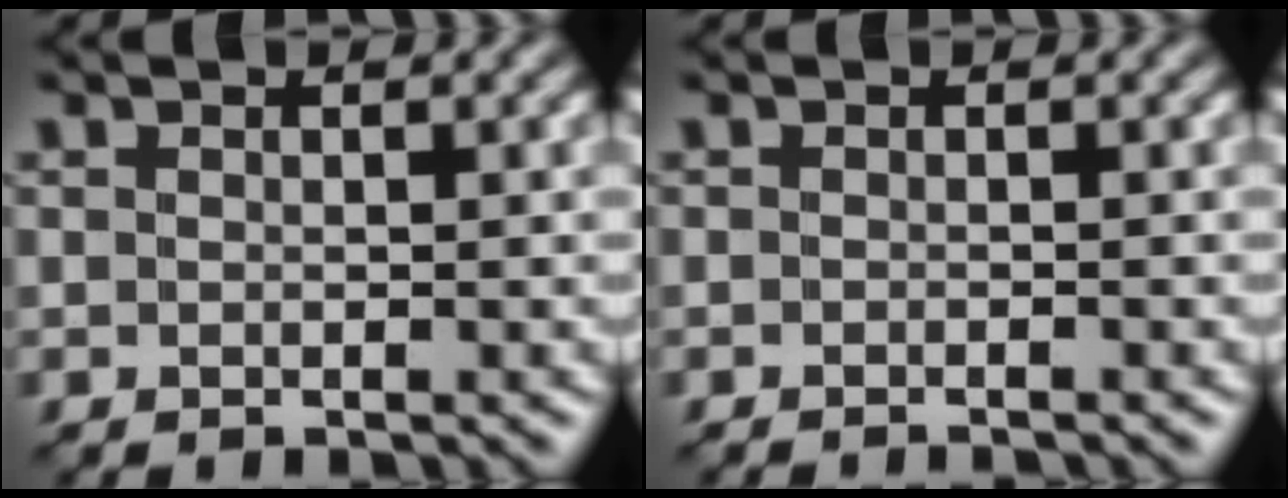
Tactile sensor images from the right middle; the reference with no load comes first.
{"total": 1.1, "force": [-1.0, -0.2, 0.1], "torque": [0.000, -0.004, -0.014]}